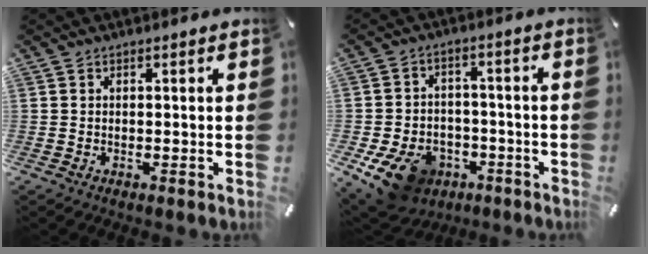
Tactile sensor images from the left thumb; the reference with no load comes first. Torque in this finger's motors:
{"motor_torque": [0.92, 1.66, 0.63, -0.03, 0.19]}